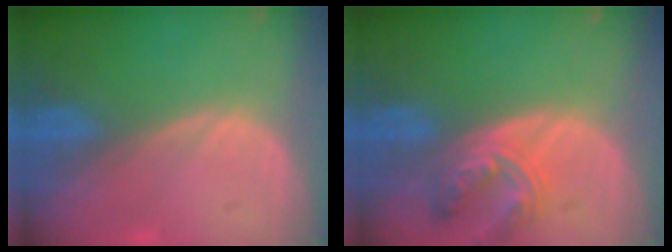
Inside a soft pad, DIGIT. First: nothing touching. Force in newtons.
{"total": 7.1, "press": 6.4, "slide": 3.2}